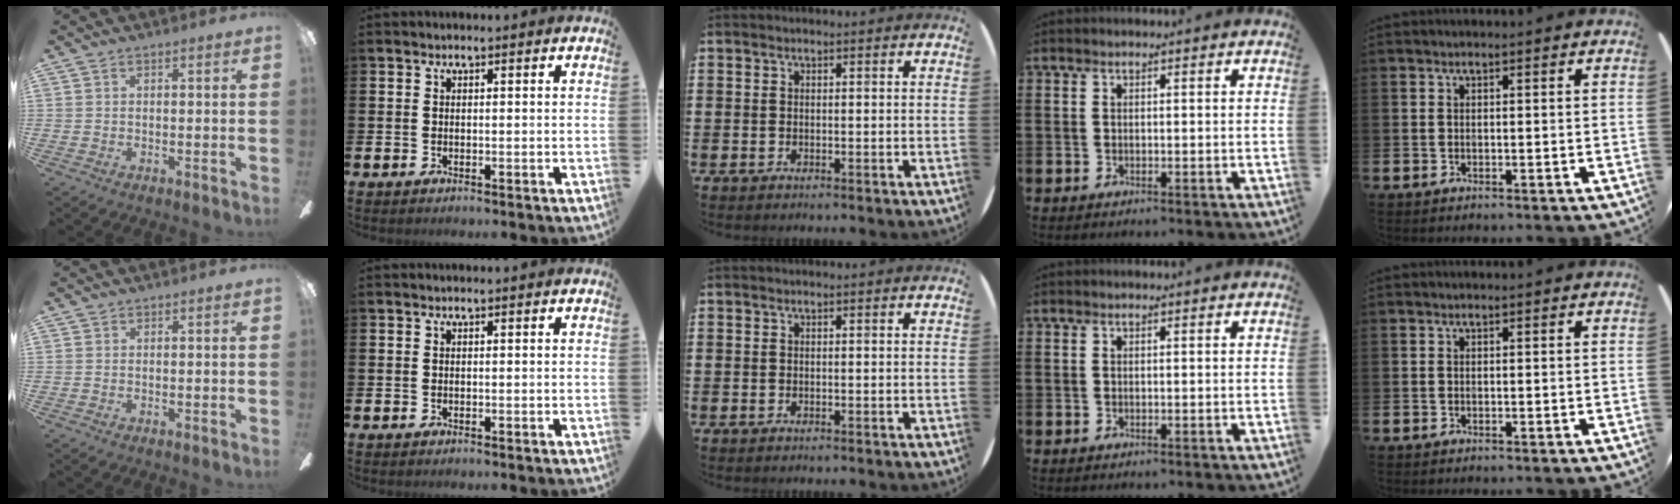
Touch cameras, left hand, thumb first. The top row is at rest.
{}